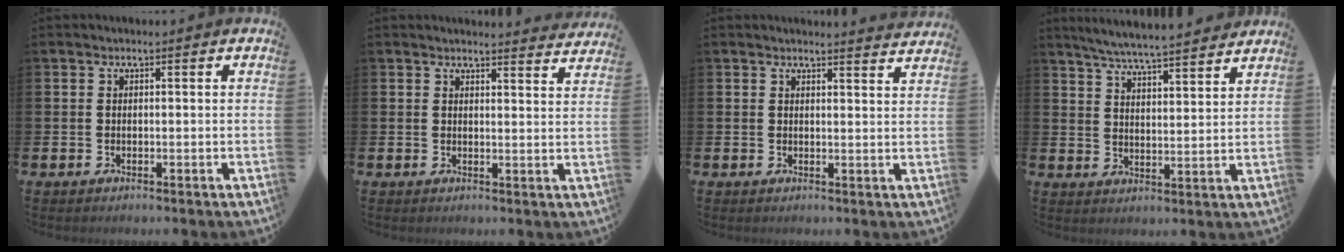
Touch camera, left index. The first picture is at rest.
{"total": 2.9, "force": [2.9, 0.1, 0.0], "torque": [0.002, -0.022, 0.051]}
{"total": 2.5, "force": [2.5, -0.2, -0.1], "torque": [0.006, -0.019, 0.043]}
{"total": 6.1, "force": [5.9, -0.2, 1.4], "torque": [-0.045, -0.039, 0.103]}